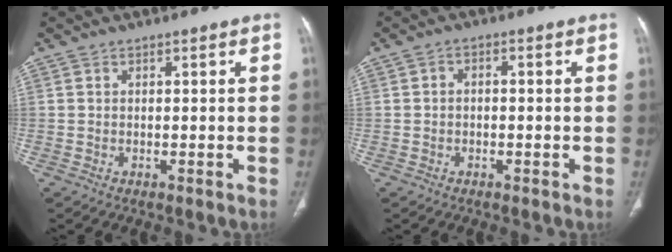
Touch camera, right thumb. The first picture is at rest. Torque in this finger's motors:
{"motor_torque": [-0.47, 0.29, -0.16, -0.12, 0.02]}